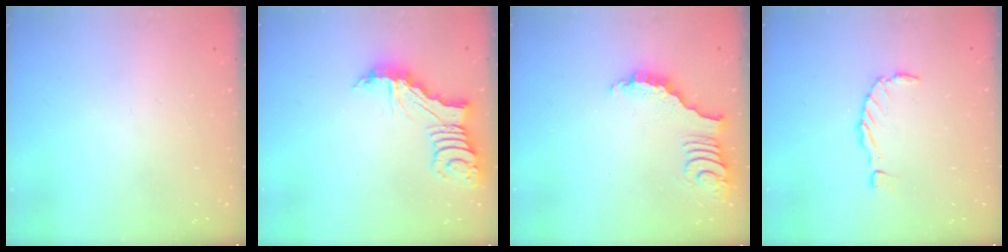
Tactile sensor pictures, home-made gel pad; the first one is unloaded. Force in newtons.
{"total": 7.7, "press": 7.7, "slide": 0.6}
{"total": 3.1, "press": 3.1, "slide": 0.5}
{"total": 0.0}